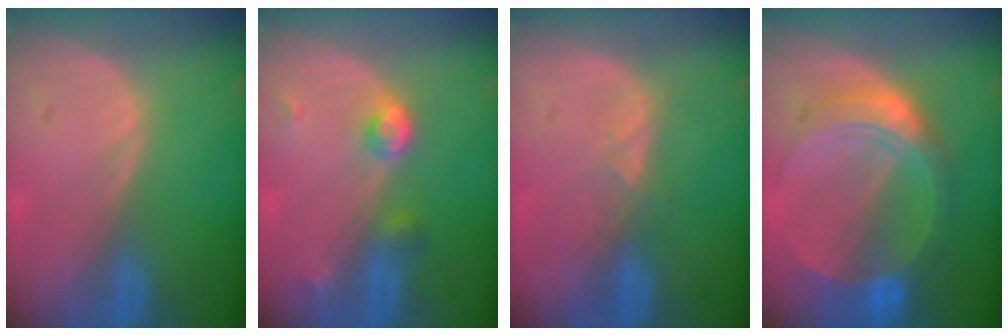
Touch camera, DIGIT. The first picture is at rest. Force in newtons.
{"total": 3.8, "press": 3.6, "slide": 1.3}
{"total": 2.0, "press": 1.9, "slide": 0.7}
{"total": 8.5, "press": 8.5, "slide": 0.6}